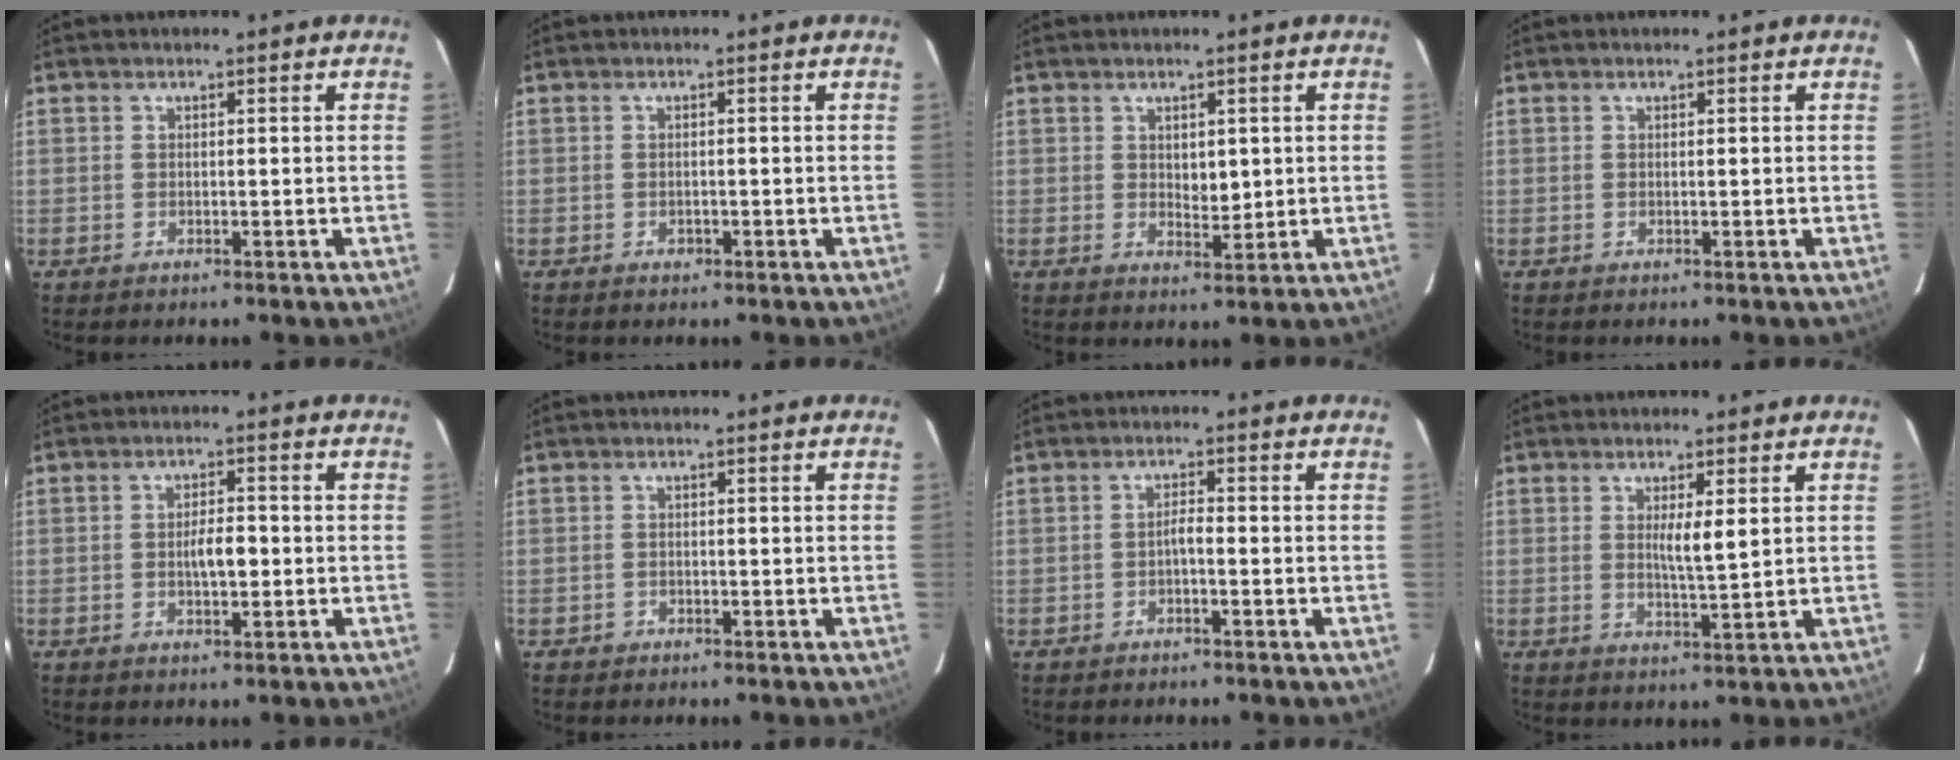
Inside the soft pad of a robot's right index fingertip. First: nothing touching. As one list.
[{"total": 0.8, "force": [-0.5, 0.5, 0.3], "torque": [-0.006, 0.001, -0.005]}, {"total": 2.7, "force": [0.6, 1.6, 2.2], "torque": [-0.030, -0.006, 0.014]}, {"total": 0.0}, {"total": 3.8, "force": [-0.5, 1.2, 3.5], "torque": [-0.061, 0.002, -0.007]}, {"total": 0.7, "force": [-0.4, 0.5, 0.0], "torque": [-0.008, 0.002, -0.007]}, {"total": 1.6, "force": [-0.6, 0.3, 1.4], "torque": [-0.023, 0.004, -0.013]}, {"total": 3.6, "force": [1.0, 0.2, 3.5], "torque": [-0.061, -0.009, 0.017]}]